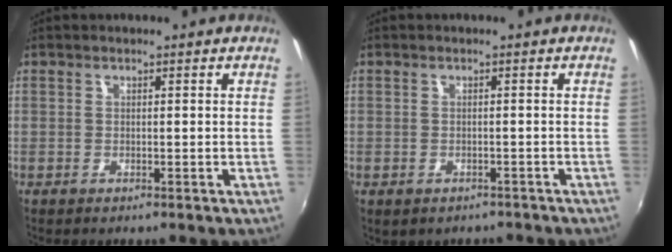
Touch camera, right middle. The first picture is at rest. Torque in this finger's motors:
{"motor_torque": [1.07, -1.07, 0.25, 0.05]}